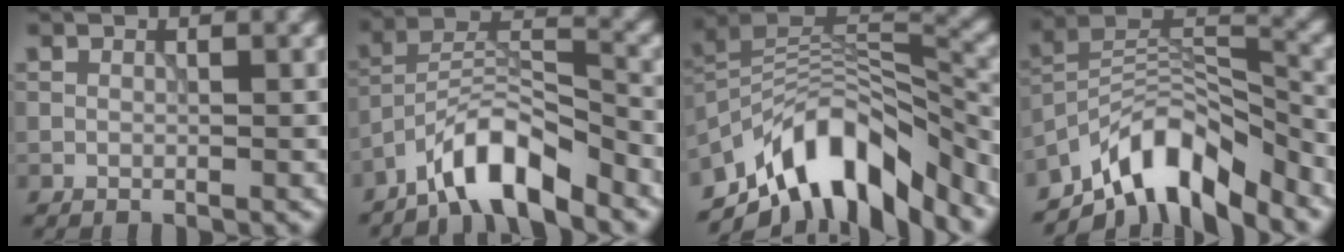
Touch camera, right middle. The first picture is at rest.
{"total": 6.9, "force": [-5.4, 1.7, 4.0], "torque": [-0.067, 0.011, -0.101]}
{"total": 11.0, "force": [-7.6, 4.6, 6.5], "torque": [-0.096, 0.007, -0.141]}
{"total": 9.1, "force": [-6.8, 3.3, 5.1], "torque": [-0.072, 0.002, -0.136]}